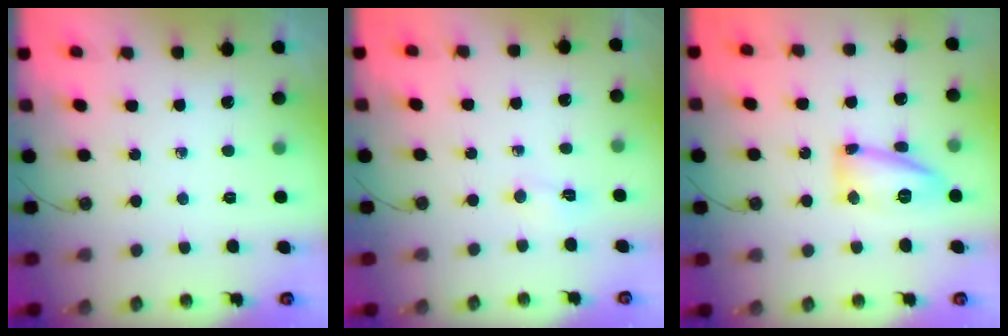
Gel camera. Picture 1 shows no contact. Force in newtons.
{"total": 2.3, "press": 2.3, "slide": 0.5}
{"total": 12.5, "press": 12.2, "slide": 2.5}